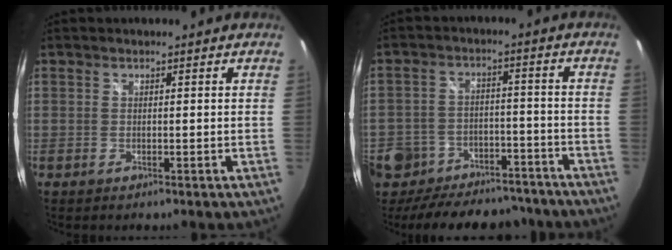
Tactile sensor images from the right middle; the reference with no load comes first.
{"total": 18.2, "force": [-14.2, 9.6, 6.1], "torque": [-0.148, 0.023, -0.187]}